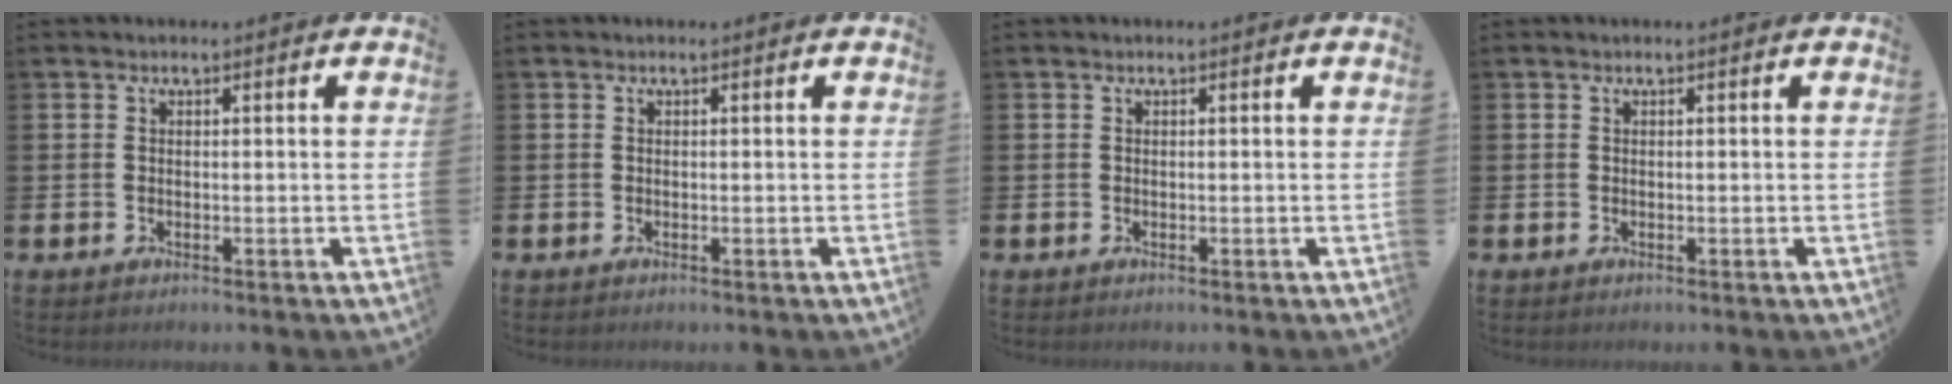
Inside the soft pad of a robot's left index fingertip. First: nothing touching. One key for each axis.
{"total": 0.0}
{"total": 0.0}
{"total": 0.0}